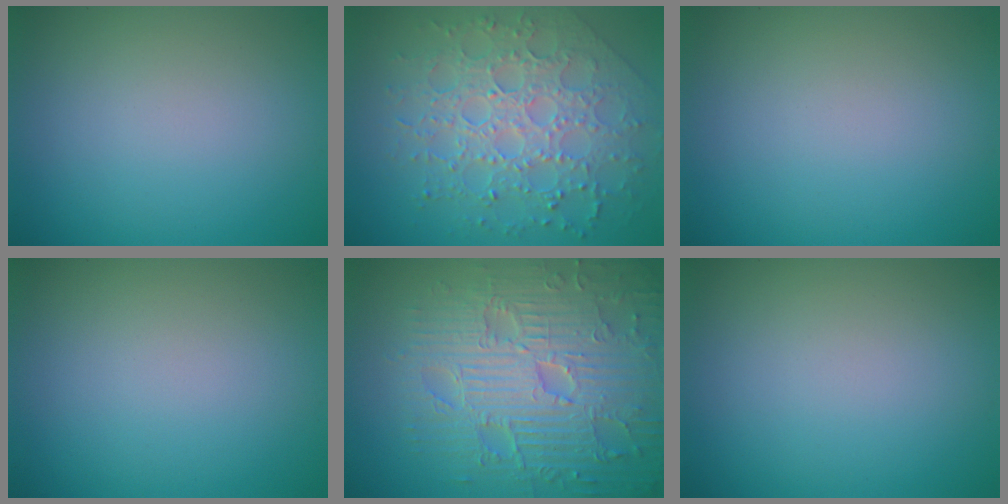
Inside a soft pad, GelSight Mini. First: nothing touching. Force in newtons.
{"total": 7.8, "press": 5.6, "slide": 5.4}
{"total": 0.0}
{"total": 0.0}
{"total": 9.3, "press": 6.8, "slide": 6.3}
{"total": 0.0}